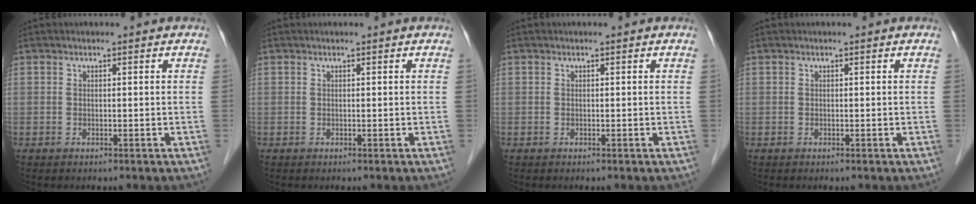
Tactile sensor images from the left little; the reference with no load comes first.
{"total": 0.0}
{"total": 0.0}
{"total": 0.0}